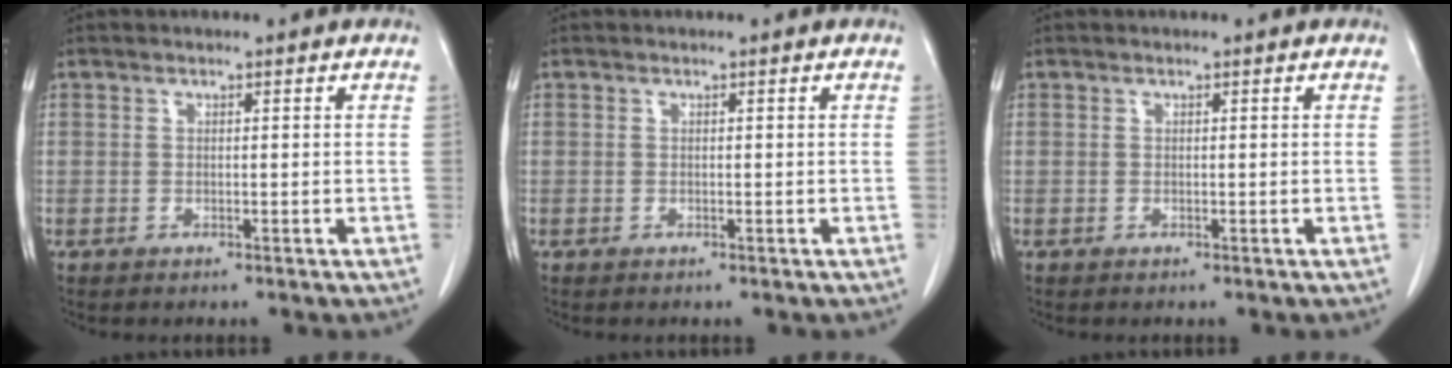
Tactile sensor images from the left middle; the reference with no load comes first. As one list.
[{"total": 0.0}, {"total": 0.0}]